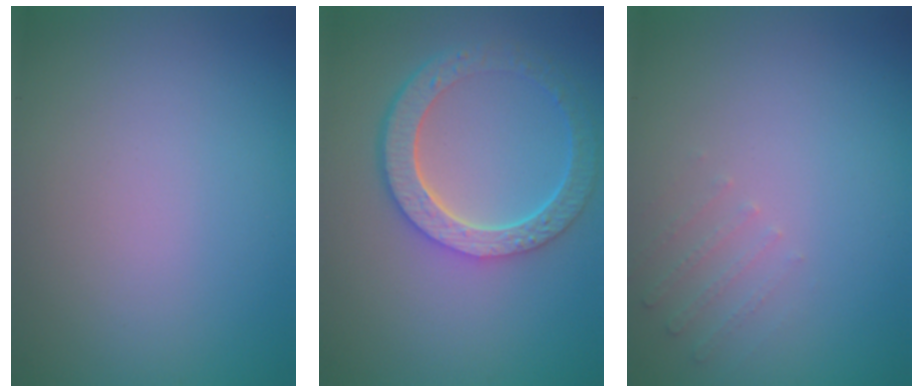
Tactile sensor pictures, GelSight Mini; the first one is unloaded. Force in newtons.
{"total": 6.0, "press": 4.5, "slide": 4.0}
{"total": 1.3, "press": 1.3, "slide": 0.4}